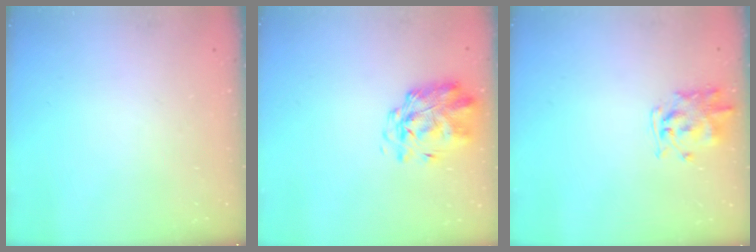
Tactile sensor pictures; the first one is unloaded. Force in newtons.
{"total": 2.4, "press": 2.2, "slide": 1.0}
{"total": 1.7, "press": 1.6, "slide": 0.1}